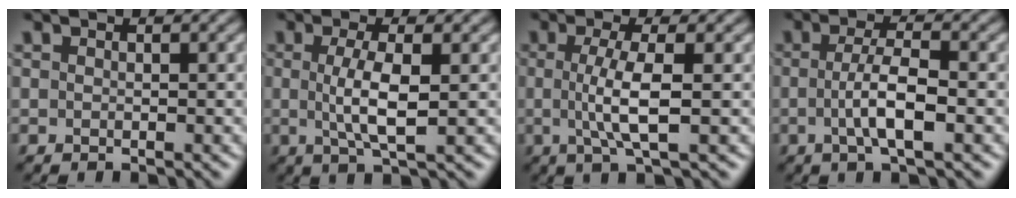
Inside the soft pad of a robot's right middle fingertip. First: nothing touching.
{"total": 3.9, "force": [-0.2, 0.9, 3.7], "torque": [-0.075, 0.000, 0.000]}
{"total": 4.3, "force": [-0.4, 1.0, 4.2], "torque": [-0.080, -0.002, -0.008]}
{"total": 4.0, "force": [-0.8, 1.0, 3.8], "torque": [-0.071, -0.001, -0.013]}